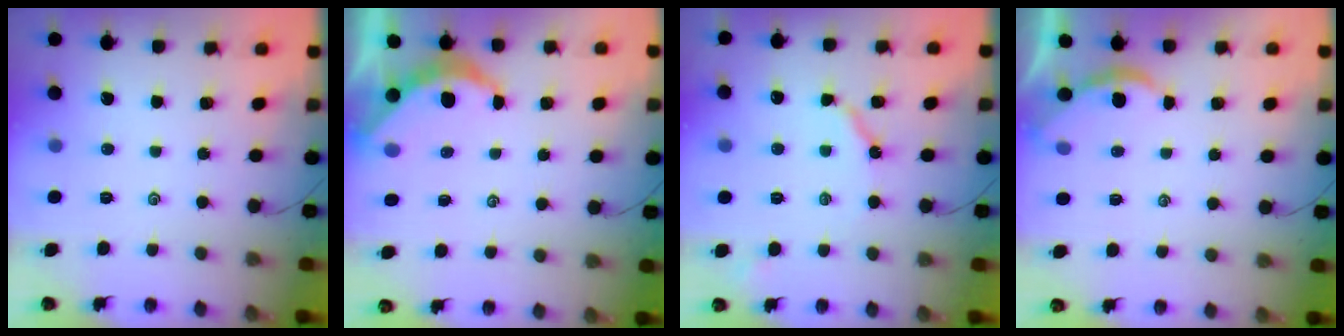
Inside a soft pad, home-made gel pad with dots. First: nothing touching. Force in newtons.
{"total": 5.4, "press": 5.4, "slide": 0.4}
{"total": 5.5, "press": 5.5, "slide": 0.4}
{"total": 1.6, "press": 1.6, "slide": 0.1}